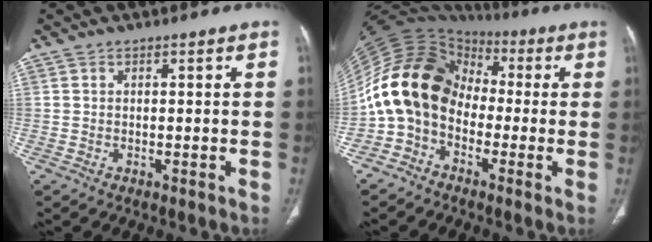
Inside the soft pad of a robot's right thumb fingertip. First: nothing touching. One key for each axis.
{"total": 14.6, "fx": -2.1, "fy": 11.5, "fz": 8.8, "tx": -0.147, "ty": 0.063, "tz": -0.052}